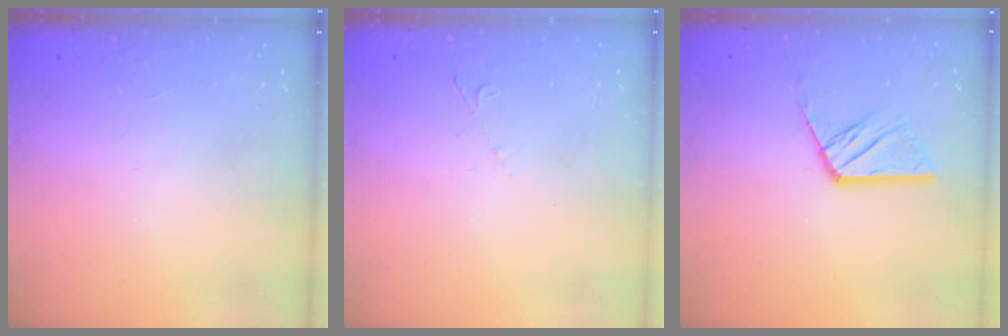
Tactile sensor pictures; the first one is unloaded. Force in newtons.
{"total": 2.9, "press": 2.8, "slide": 0.4}
{"total": 9.6, "press": 9.6, "slide": 0.5}